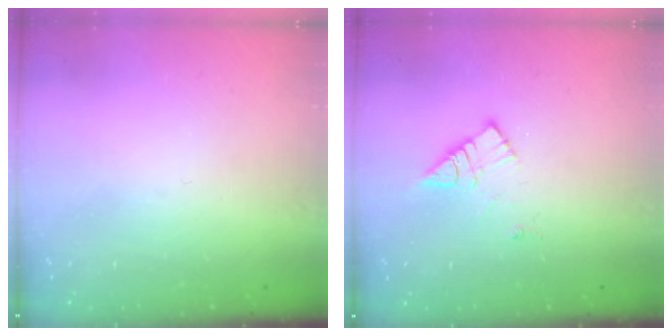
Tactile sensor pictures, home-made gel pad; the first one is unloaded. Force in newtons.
{"total": 9.3, "press": 9.3, "slide": 0.5}